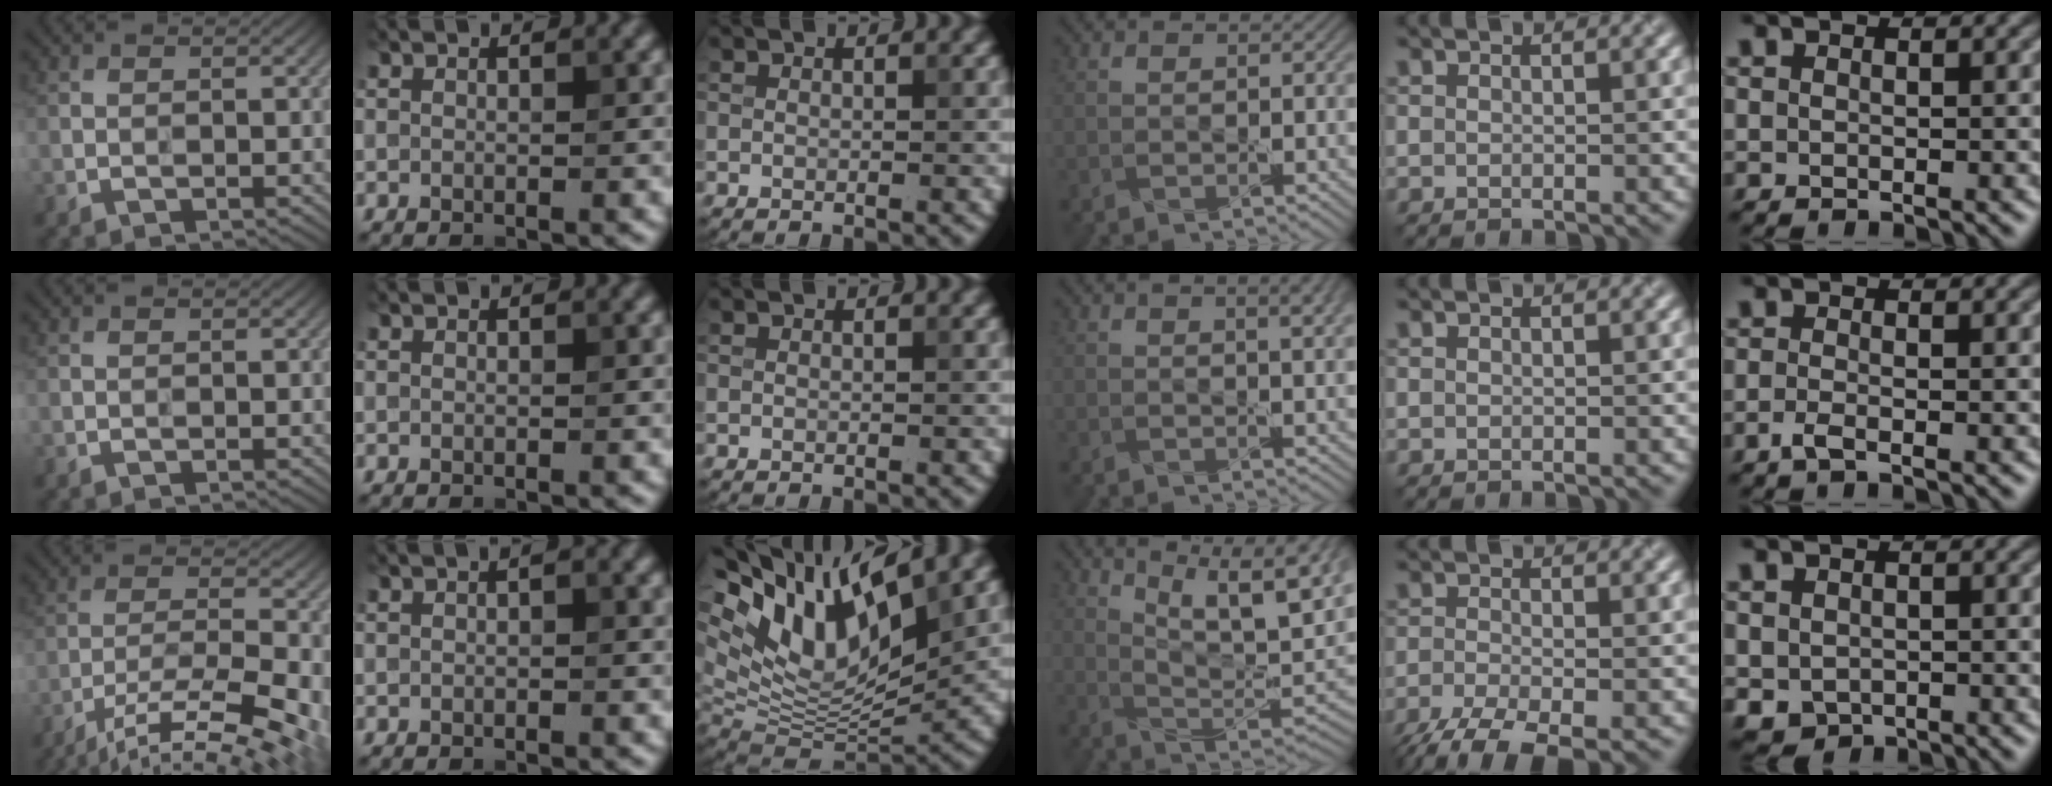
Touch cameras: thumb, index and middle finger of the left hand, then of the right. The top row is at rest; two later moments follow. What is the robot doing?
{"motion": "pour", "object": "sugar"}